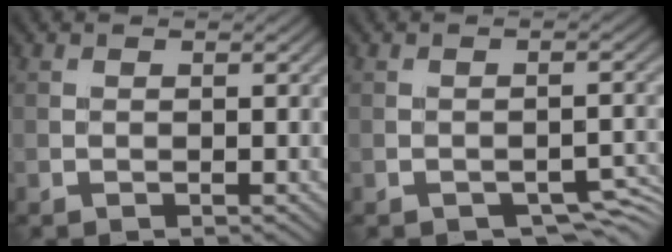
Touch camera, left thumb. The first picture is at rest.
{"total": 3.4, "force": [-2.4, 1.4, 1.9], "torque": [-0.023, -0.002, -0.024]}